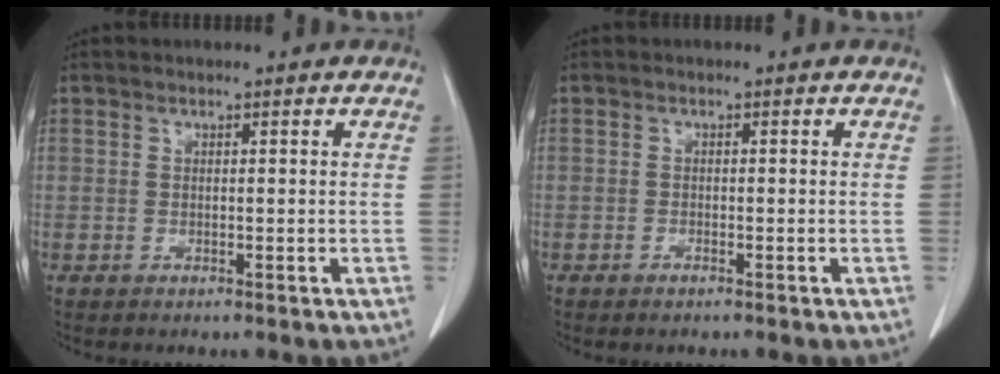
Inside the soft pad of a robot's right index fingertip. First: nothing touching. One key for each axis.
{"total": 0.6, "fx": -0.5, "fy": 0.3, "fz": 0.2, "tx": -0.004, "ty": 0.000, "tz": -0.007}